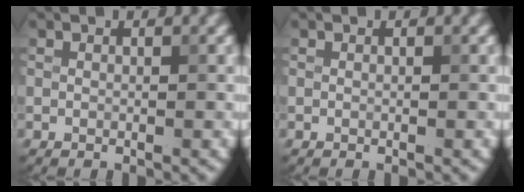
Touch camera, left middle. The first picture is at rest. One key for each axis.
{"total": 0.0}